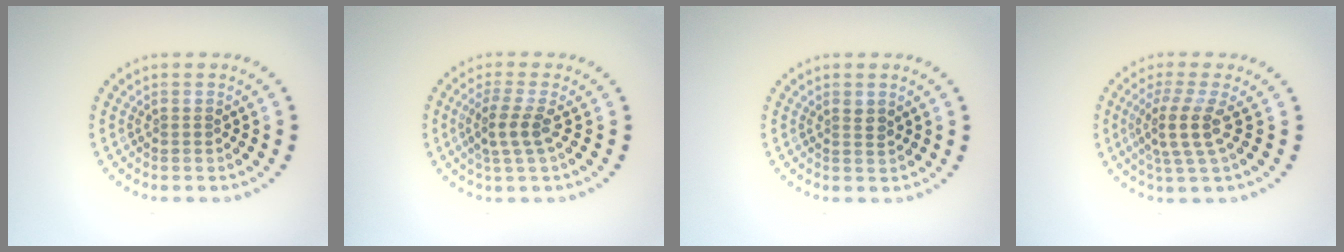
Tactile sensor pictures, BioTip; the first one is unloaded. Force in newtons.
{"total": 2.4, "press": 2.1, "slide": 1.2}
{"total": 0.9, "press": 0.8, "slide": 0.4}
{"total": 3.4, "press": 2.5, "slide": 2.3}